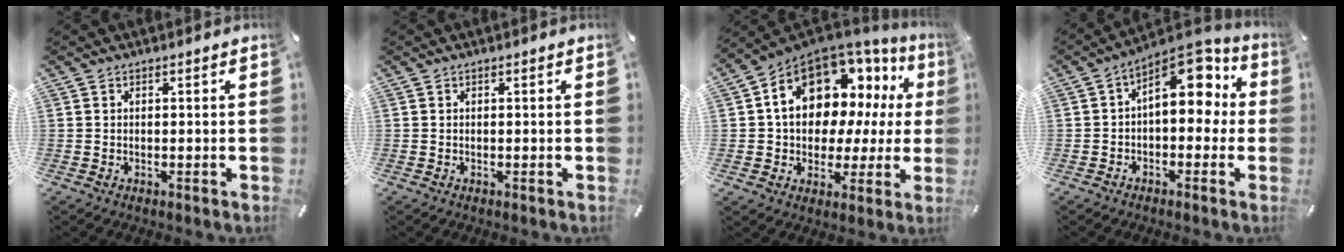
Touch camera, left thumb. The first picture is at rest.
{"total": 0.0}
{"total": 17.0, "force": [6.6, 11.7, 10.4], "torque": [-0.170, -0.044, 0.117]}
{"total": 12.0, "force": [4.9, 6.9, 8.5], "torque": [-0.108, -0.043, 0.083]}